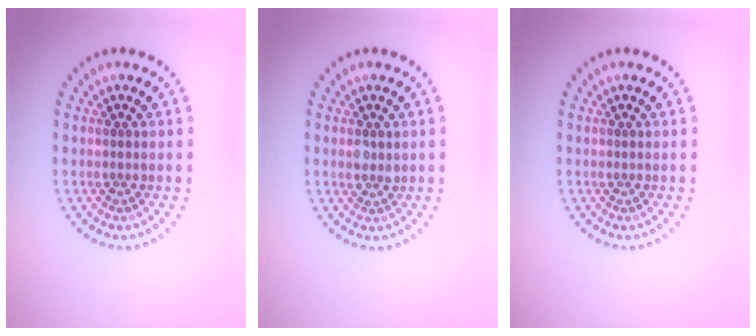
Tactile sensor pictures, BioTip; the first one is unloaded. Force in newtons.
{"total": 1.4, "press": 1.3, "slide": 0.5}
{"total": 0.0}